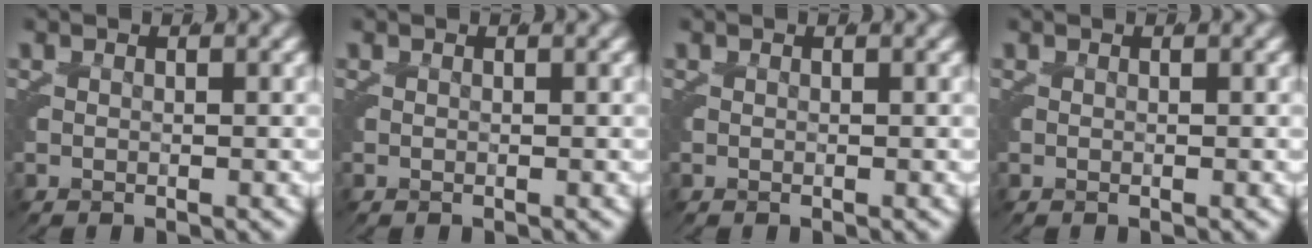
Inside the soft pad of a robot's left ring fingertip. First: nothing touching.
{"total": 0.0}
{"total": 0.0}
{"total": 0.0}